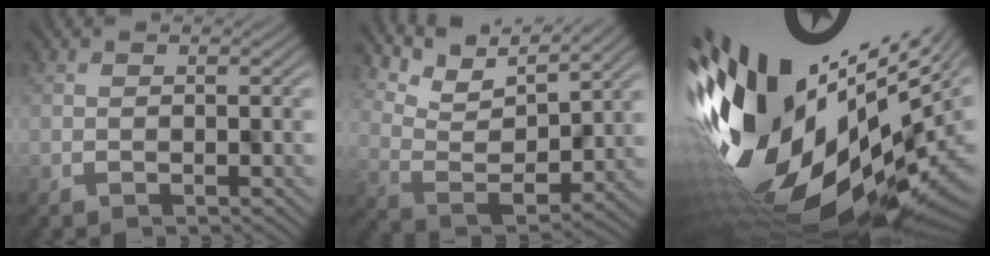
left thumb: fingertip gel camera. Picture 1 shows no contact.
{"total": 7.9, "force": [7.5, 0.9, 2.3], "torque": [-0.066, -0.010, 0.149]}
{"total": 18.8, "force": [2.2, 9.0, 16.4], "torque": [-0.307, -0.073, 0.046]}